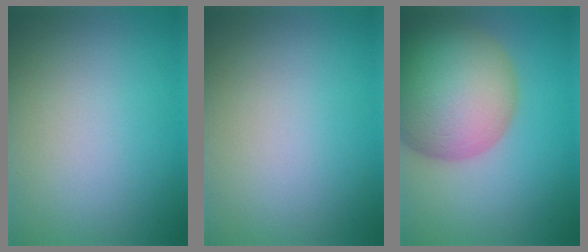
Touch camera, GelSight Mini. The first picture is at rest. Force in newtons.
{"total": 0.0}
{"total": 13.3, "press": 13.2, "slide": 0.9}